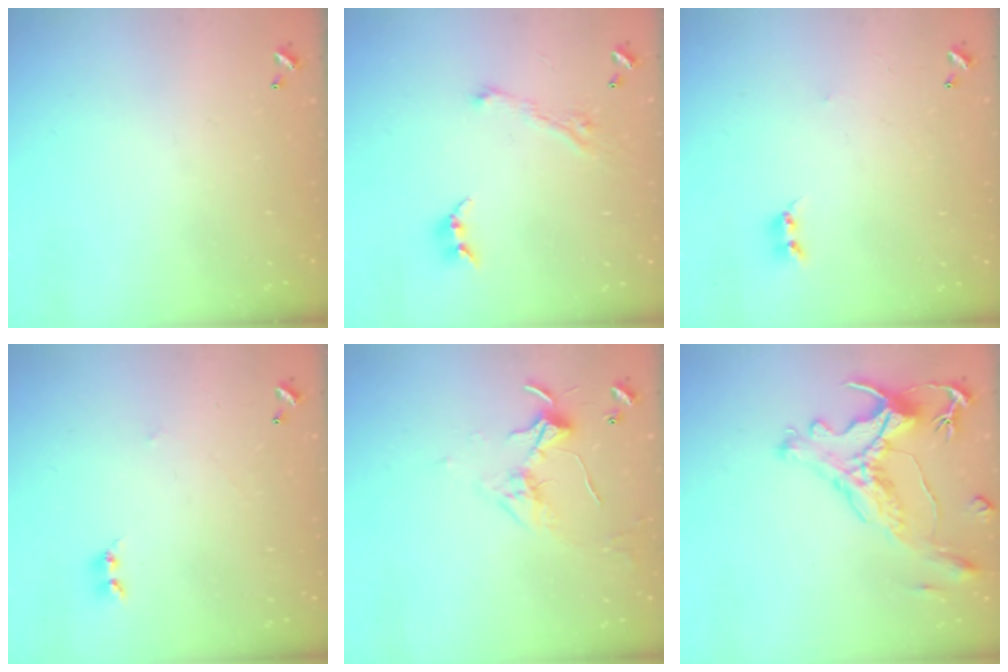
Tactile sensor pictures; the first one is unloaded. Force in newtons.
{"total": 3.7, "press": 3.6, "slide": 0.7}
{"total": 2.2, "press": 2.2, "slide": 0.4}
{"total": 2.5, "press": 2.4, "slide": 0.4}
{"total": 4.2, "press": 4.2, "slide": 0.4}
{"total": 1.9, "press": 1.4, "slide": 1.2}